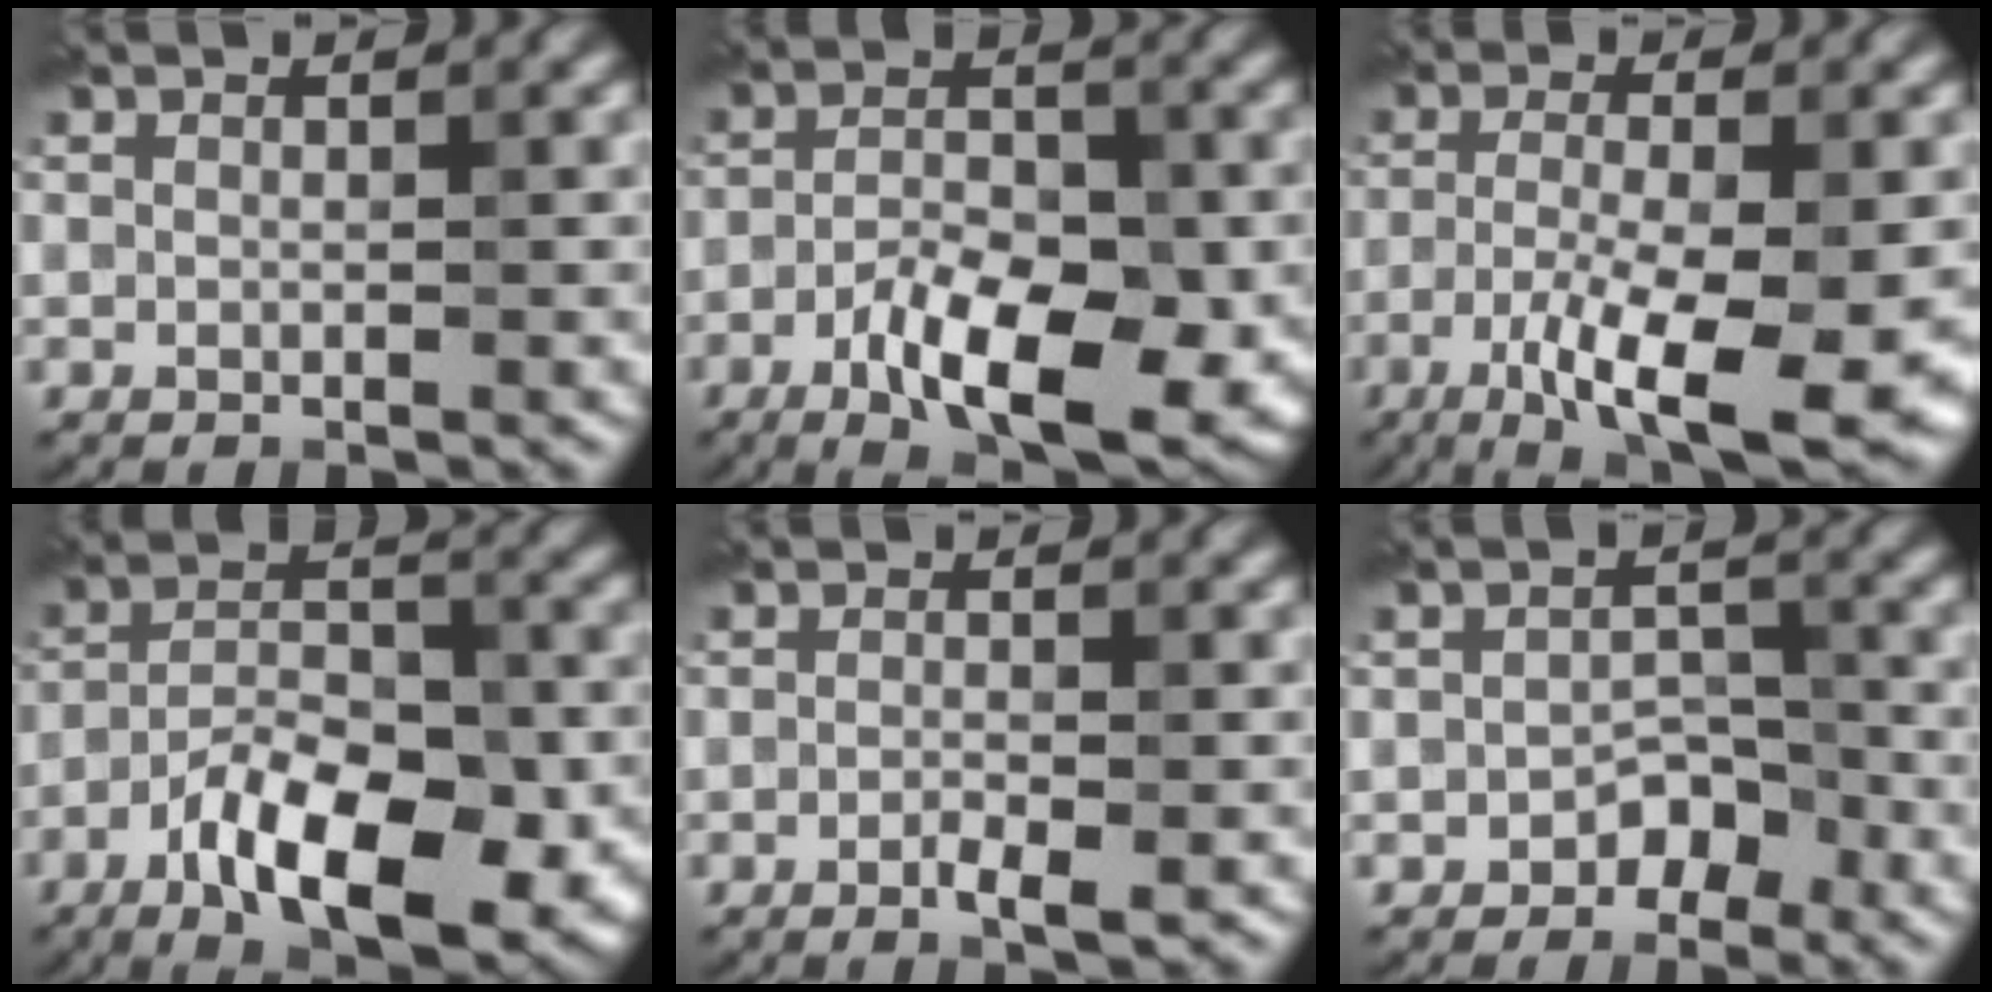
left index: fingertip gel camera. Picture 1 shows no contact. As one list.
[{"total": 8.8, "force": [-4.2, 3.3, 7.0], "torque": [-0.112, 0.002, -0.070]}, {"total": 10.1, "force": [-3.9, 2.6, 9.0], "torque": [-0.155, -0.017, -0.063]}, {"total": 10.5, "force": [-5.7, 3.9, 7.9], "torque": [-0.127, 0.004, -0.102]}, {"total": 1.8, "force": [-0.8, 0.4, 1.6], "torque": [-0.028, -0.003, -0.015]}, {"total": 2.5, "force": [-1.6, 1.6, 1.1], "torque": [-0.010, 0.009, -0.027]}]